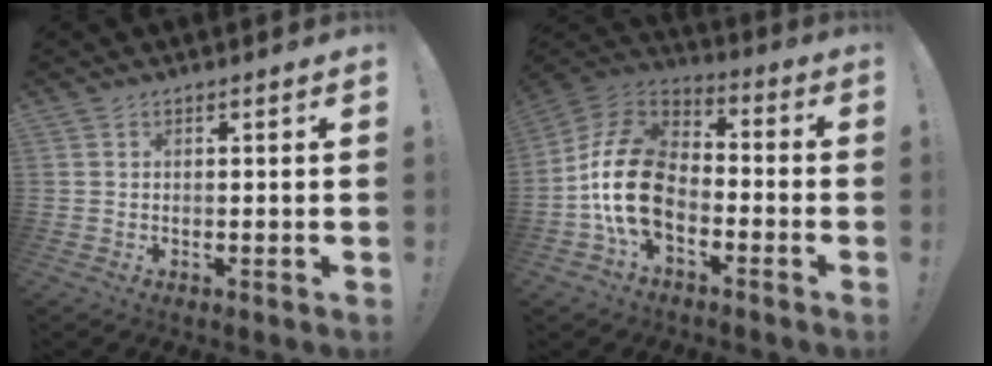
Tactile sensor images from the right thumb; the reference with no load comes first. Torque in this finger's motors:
{"motor_torque": [2.30, 2.71, 1.53, -1.24, 0.70]}